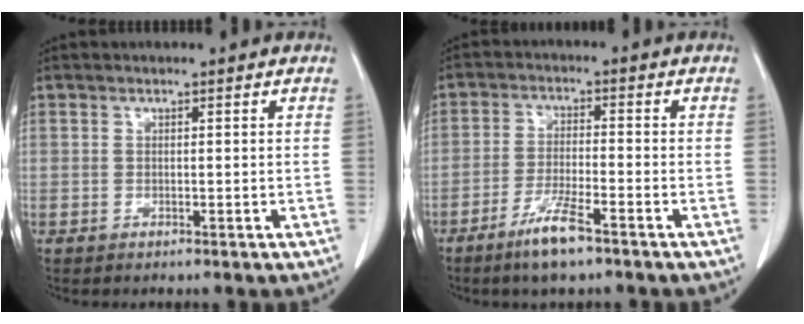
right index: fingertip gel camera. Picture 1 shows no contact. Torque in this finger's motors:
{"motor_torque": [0.66, -0.37, 0.10, 0.07]}